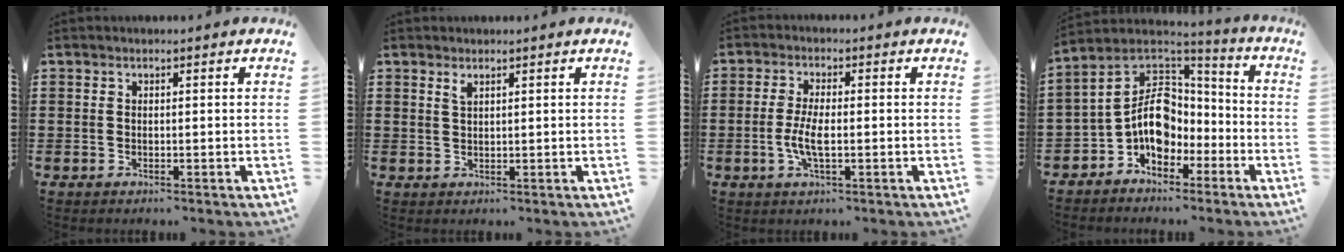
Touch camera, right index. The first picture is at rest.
{"total": 1.2, "force": [0.9, 0.3, 0.8], "torque": [-0.018, 0.001, 0.015]}
{"total": 4.5, "force": [-0.9, 1.4, 4.2], "torque": [-0.093, -0.004, -0.023]}
{"total": 9.9, "force": [-1.6, 7.0, 6.8], "torque": [-0.157, -0.009, -0.038]}